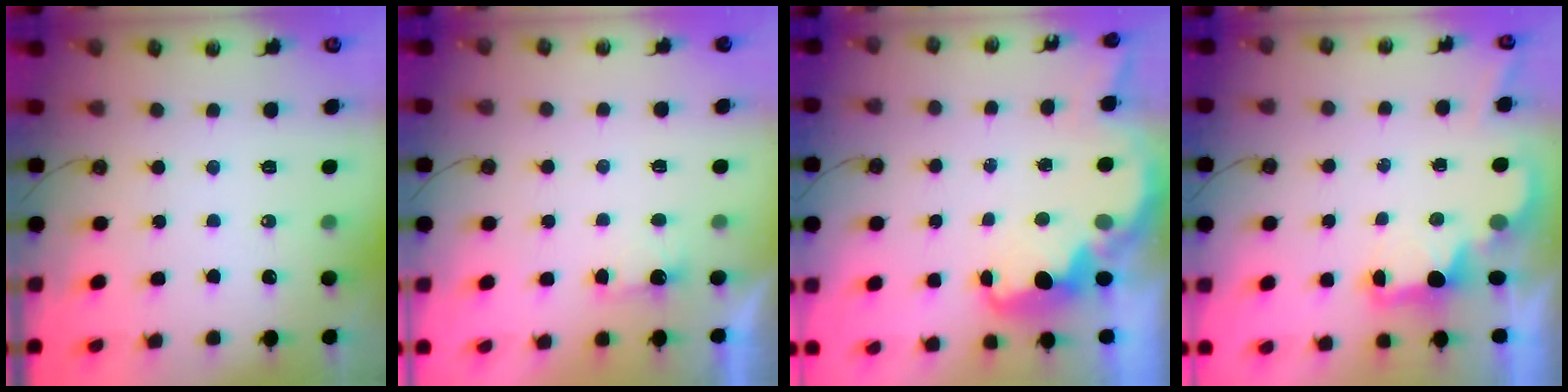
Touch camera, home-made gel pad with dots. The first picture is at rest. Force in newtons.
{"total": 1.6, "press": 1.4, "slide": 0.9}
{"total": 5.6, "press": 5.6, "slide": 0.5}
{"total": 2.1, "press": 2.0, "slide": 0.7}